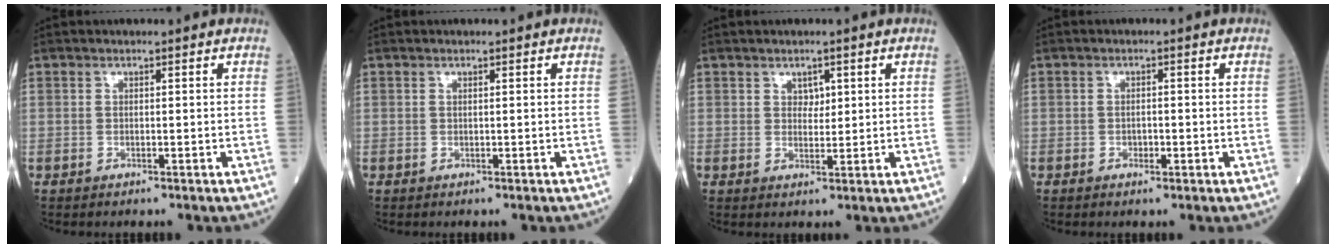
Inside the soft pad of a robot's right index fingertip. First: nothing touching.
{"total": 0.0}
{"total": 2.0, "force": [1.0, 1.3, 1.2], "torque": [-0.014, -0.003, 0.016]}
{"total": 1.4, "force": [-0.4, 0.7, 1.1], "torque": [-0.018, 0.000, -0.005]}